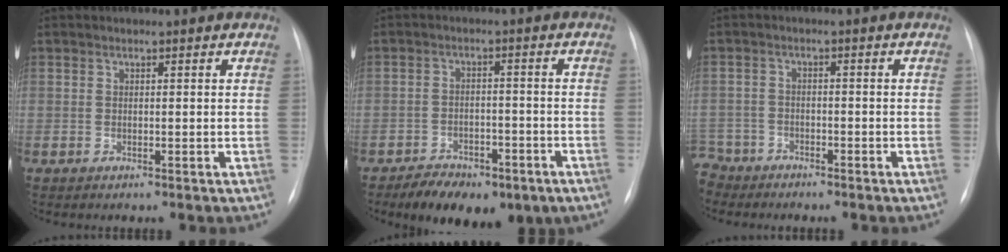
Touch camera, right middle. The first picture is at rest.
{"total": 11.0, "force": [-7.5, 5.2, 6.2], "torque": [-0.086, 0.006, -0.111]}
{"total": 6.4, "force": [-5.4, 3.5, 0.1], "torque": [-0.006, -0.004, -0.100]}